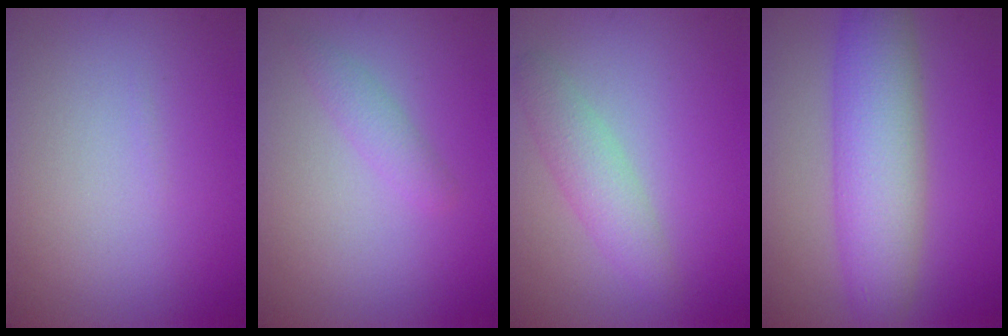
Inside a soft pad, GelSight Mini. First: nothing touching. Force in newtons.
{"total": 1.4, "press": 1.4, "slide": 0.0}
{"total": 2.7, "press": 2.7, "slide": 0.1}
{"total": 7.1, "press": 7.1, "slide": 0.2}